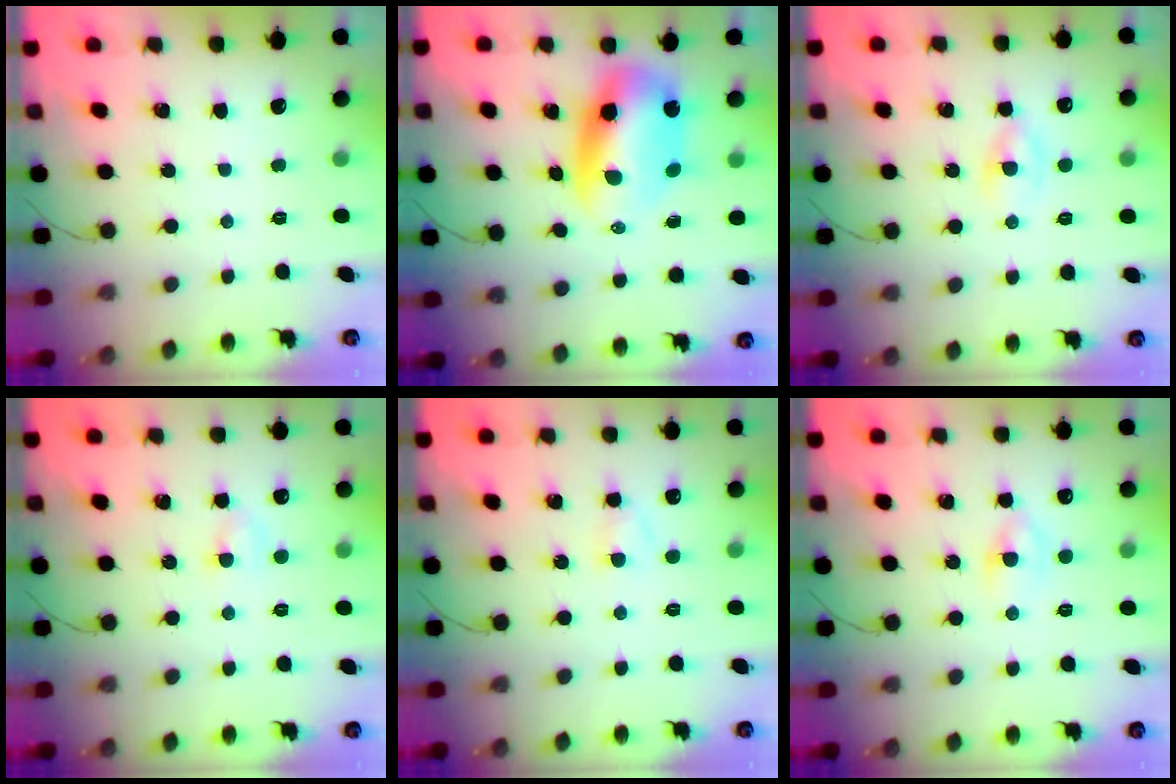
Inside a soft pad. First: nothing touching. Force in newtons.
{"total": 9.8, "press": 9.5, "slide": 2.4}
{"total": 1.7, "press": 1.4, "slide": 0.8}
{"total": 2.8, "press": 2.6, "slide": 1.0}
{"total": 2.3, "press": 2.1, "slide": 1.0}
{"total": 2.7, "press": 2.5, "slide": 1.1}